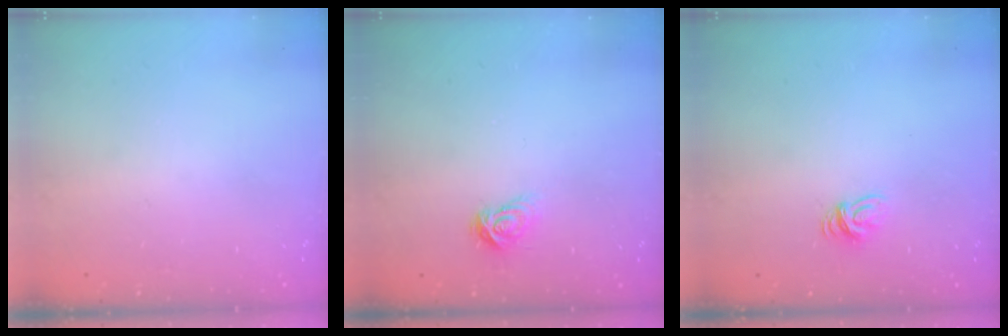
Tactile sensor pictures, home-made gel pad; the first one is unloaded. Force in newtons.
{"total": 4.0, "press": 4.0, "slide": 0.4}
{"total": 6.2, "press": 6.2, "slide": 0.4}